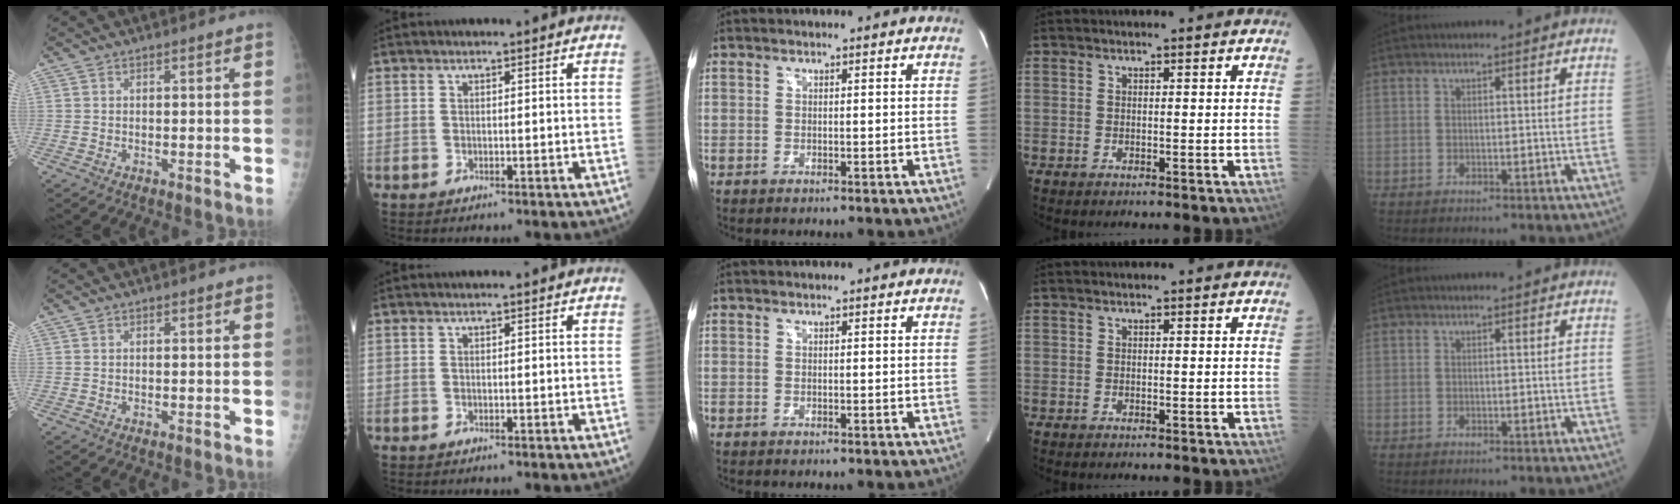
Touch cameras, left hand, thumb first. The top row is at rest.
{}